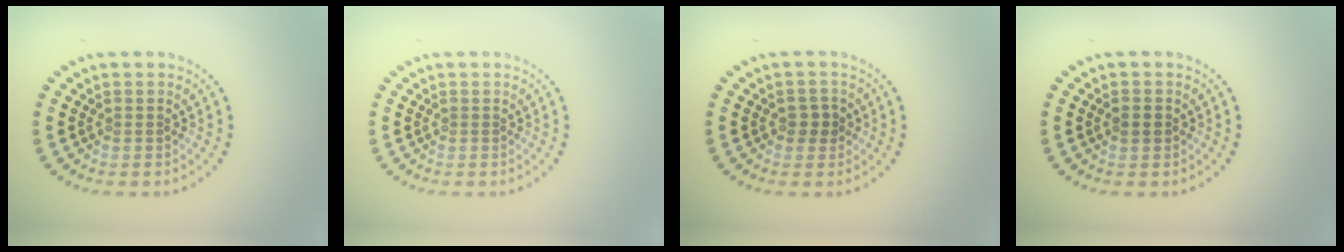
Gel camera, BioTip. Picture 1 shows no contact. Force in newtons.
{"total": 0.0}
{"total": 1.5, "press": 1.4, "slide": 0.4}
{"total": 1.2, "press": 1.2, "slide": 0.2}